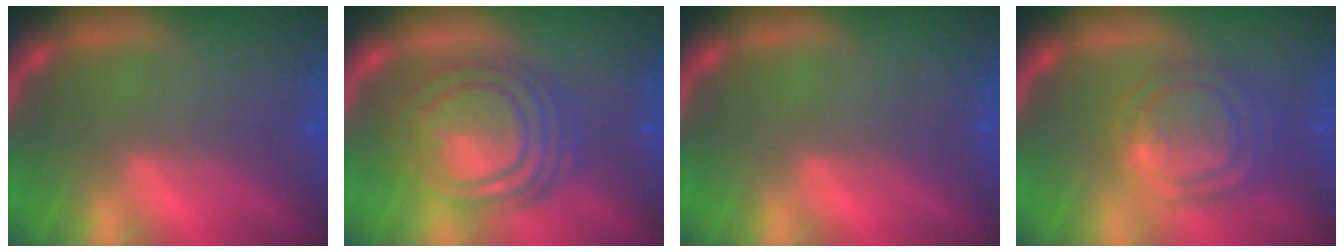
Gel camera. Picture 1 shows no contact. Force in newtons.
{"total": 10.0}
{"total": 0.0}
{"total": 7.6}